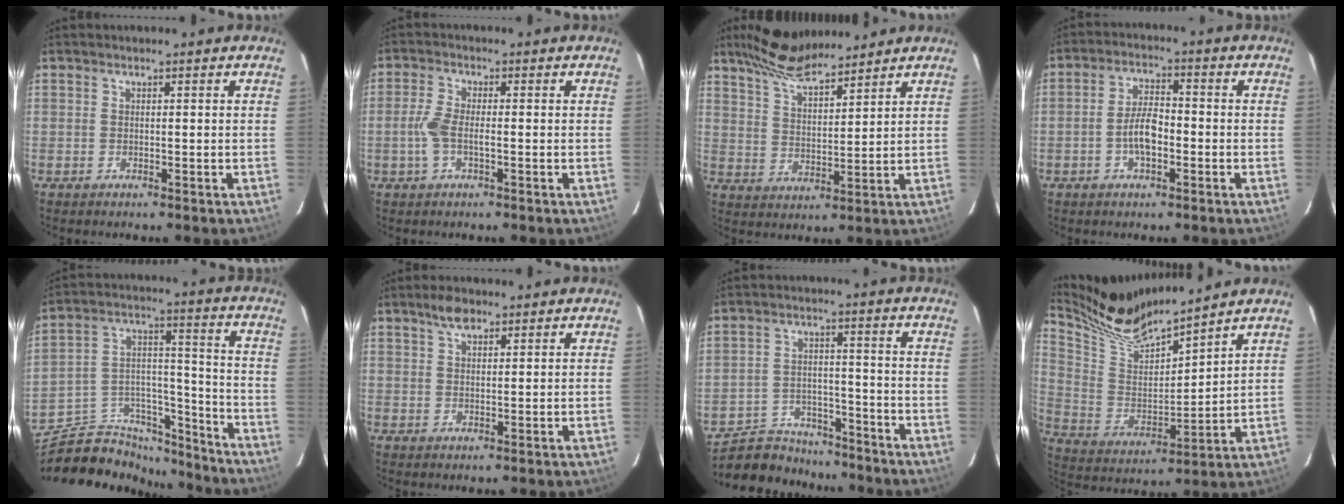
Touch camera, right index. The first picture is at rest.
{"total": 4.8, "force": [-1.1, 1.7, 4.4], "torque": [-0.100, 0.003, -0.022]}
{"total": 10.6, "force": [9.1, 2.3, 4.9], "torque": [-0.090, 0.012, 0.168]}
{"total": 6.0, "force": [-1.9, 2.5, 5.1], "torque": [-0.101, 0.009, -0.032]}
{"total": 15.8, "force": [-13.7, 6.9, 4.0], "torque": [-0.071, 0.066, -0.215]}
{"total": 3.6, "force": [2.5, 1.7, 2.1], "torque": [-0.038, 0.011, 0.044]}
{"total": 11.8, "force": [-10.5, 4.9, 2.0], "torque": [-0.066, 0.019, -0.157]}
{"total": 14.7, "force": [13.3, 1.1, 6.2], "torque": [-0.123, -0.016, 0.252]}